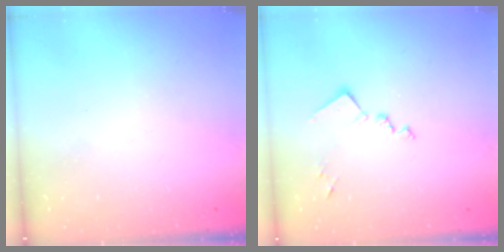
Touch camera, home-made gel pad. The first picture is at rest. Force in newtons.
{"total": 11.0, "press": 11.0, "slide": 0.4}